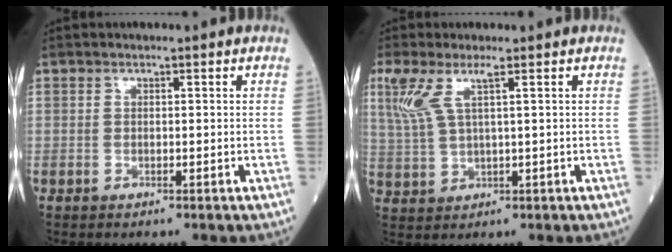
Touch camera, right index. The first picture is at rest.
{"total": 5.3, "force": [2.4, 0.8, 4.7], "torque": [-0.125, 0.014, 0.058]}